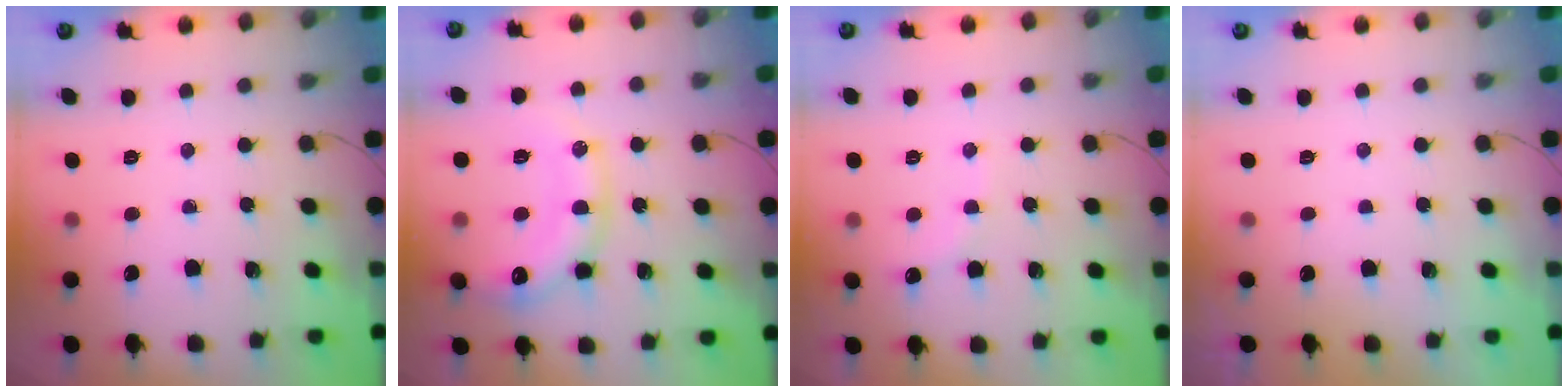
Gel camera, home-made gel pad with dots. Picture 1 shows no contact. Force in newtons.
{"total": 15.5, "press": 15.3, "slide": 2.3}
{"total": 5.9, "press": 5.8, "slide": 0.8}
{"total": 3.0, "press": 3.0, "slide": 0.1}